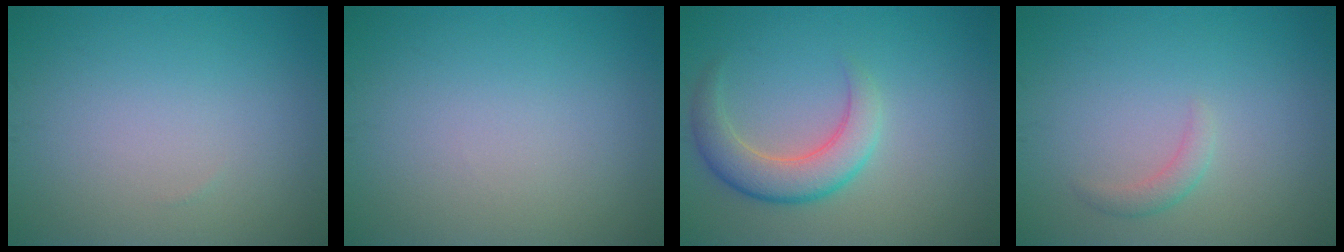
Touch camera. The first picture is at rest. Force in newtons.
{"total": 0.0}
{"total": 4.4, "press": 4.4, "slide": 0.3}
{"total": 1.3, "press": 1.3, "slide": 0.1}